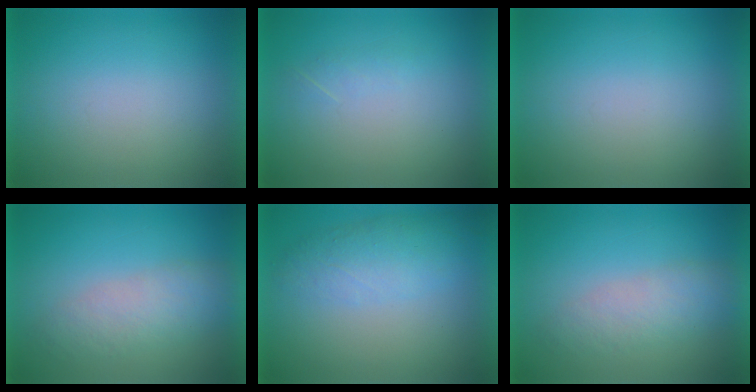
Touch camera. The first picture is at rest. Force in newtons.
{"total": 1.3}
{"total": 0.0}
{"total": 2.9}
{"total": 4.2}
{"total": 3.4}